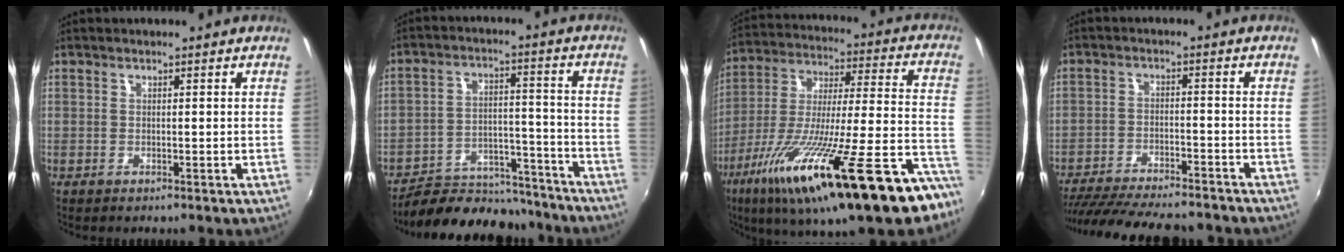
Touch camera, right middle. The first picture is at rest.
{"total": 18.8, "force": [-16.7, 6.3, 6.0], "torque": [-0.118, 0.027, -0.228]}
{"total": 32.9, "force": [-20.2, 4.5, 25.6], "torque": [-0.413, -0.082, -0.319]}
{"total": 20.0, "force": [-17.2, 4.2, 9.2], "torque": [-0.179, -0.028, -0.254]}